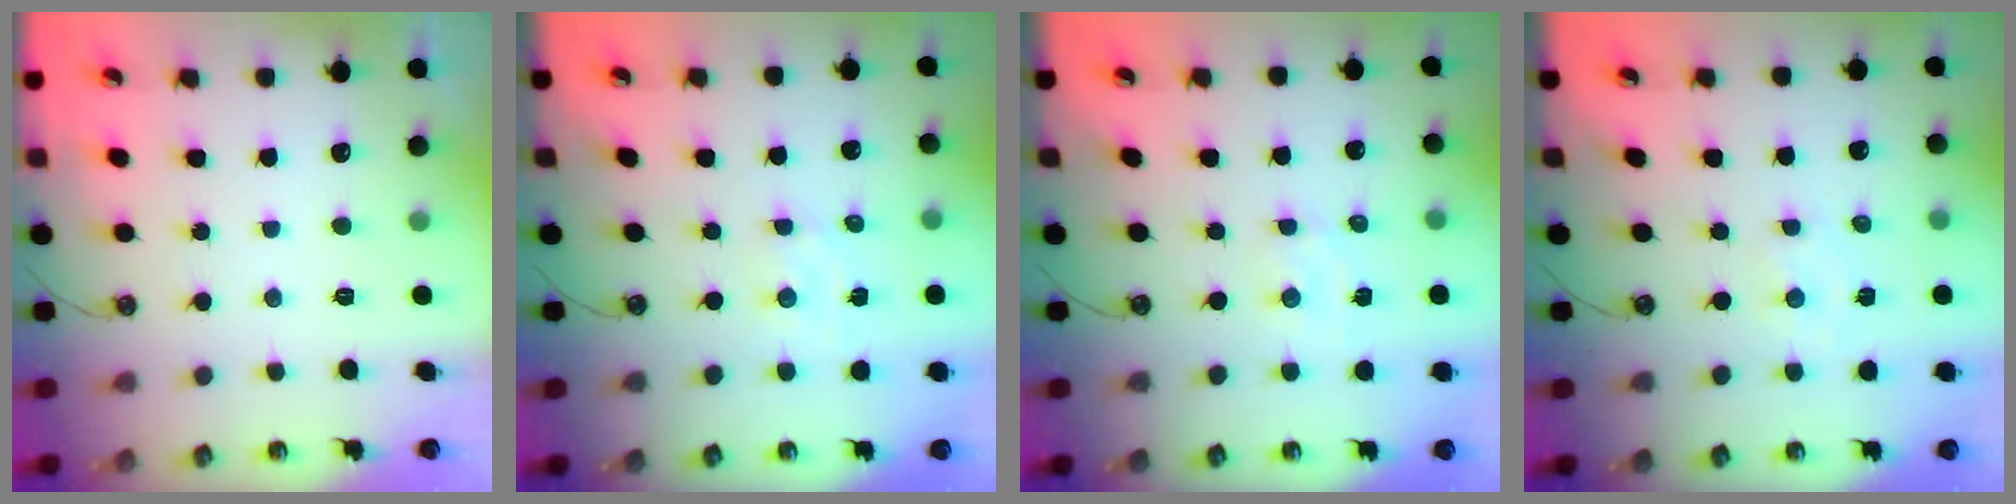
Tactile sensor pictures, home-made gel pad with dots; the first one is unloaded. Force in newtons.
{"total": 2.6, "press": 2.6, "slide": 0.3}
{"total": 2.8, "press": 2.7, "slide": 0.4}
{"total": 1.8, "press": 1.8, "slide": 0.3}